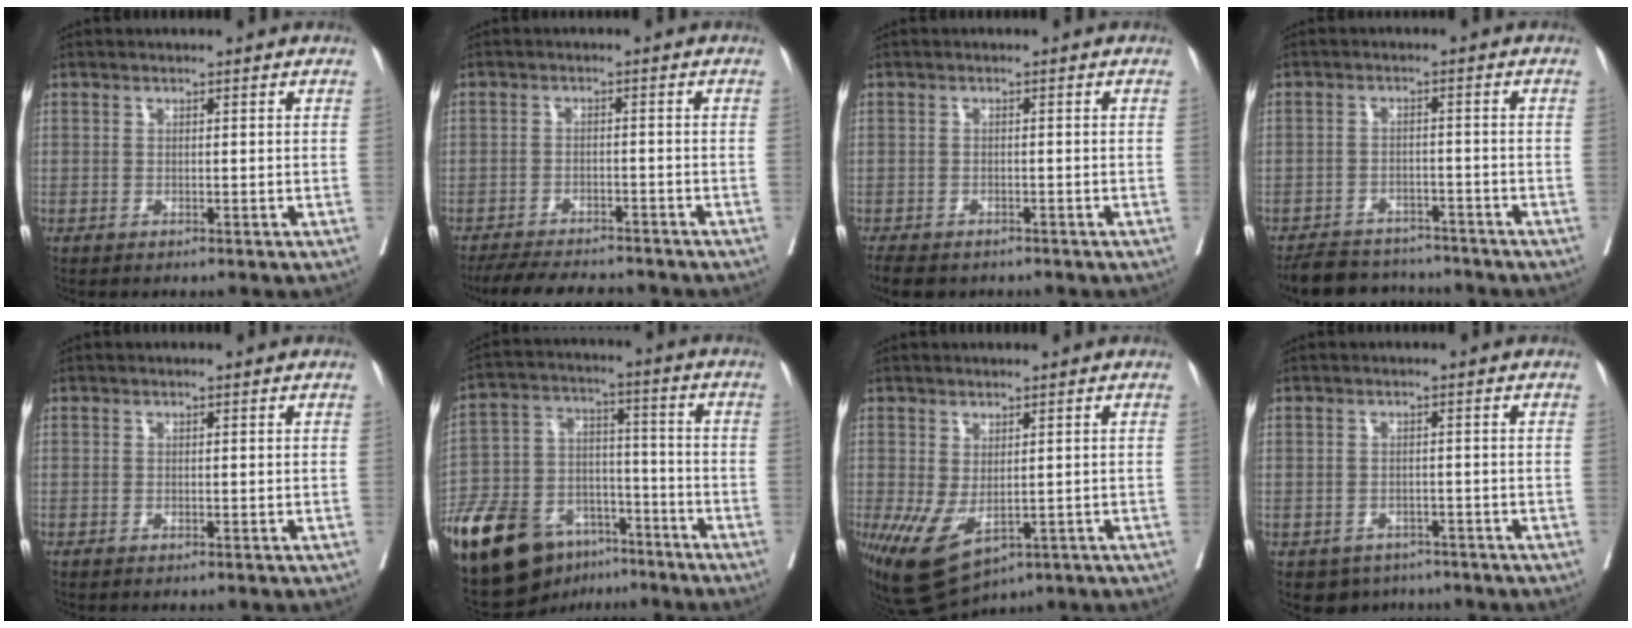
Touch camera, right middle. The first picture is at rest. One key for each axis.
{"total": 10.2, "fx": -9.2, "fy": 2.3, "fz": 3.6, "tx": -0.052, "ty": -0.005, "tz": -0.132}
{"total": 6.2, "fx": -5.1, "fy": 2.6, "fz": 2.6, "tx": -0.039, "ty": -0.008, "tz": -0.069}
{"total": 9.3, "fx": -8.6, "fy": 2.9, "fz": 1.9, "tx": -0.024, "ty": 0.008, "tz": -0.124}
{"total": 0.0}
{"total": 22.7, "fx": -14.9, "fy": 12.0, "fz": 12.1, "tx": -0.284, "ty": 0.011, "tz": -0.259}
{"total": 9.3, "fx": -3.4, "fy": 4.7, "fz": 7.3, "tx": -0.130, "ty": -0.019, "tz": -0.038}
{"total": 4.3, "fx": -3.3, "fy": 2.8, "fz": 0.2, "tx": 0.006, "ty": 0.008, "tz": -0.045}